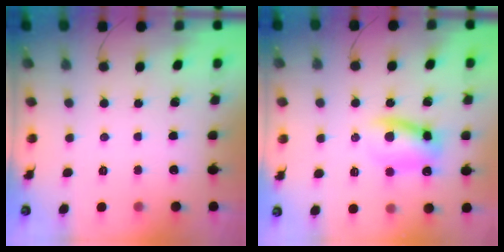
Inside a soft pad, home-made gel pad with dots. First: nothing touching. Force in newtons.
{"total": 12.0, "press": 11.9, "slide": 1.8}